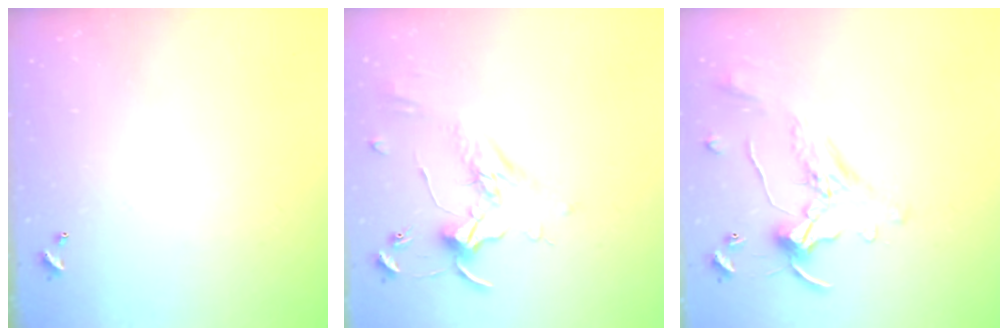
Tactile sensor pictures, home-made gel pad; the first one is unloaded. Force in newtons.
{"total": 1.8, "press": 1.8, "slide": 0.4}
{"total": 1.1, "press": 1.0, "slide": 0.4}